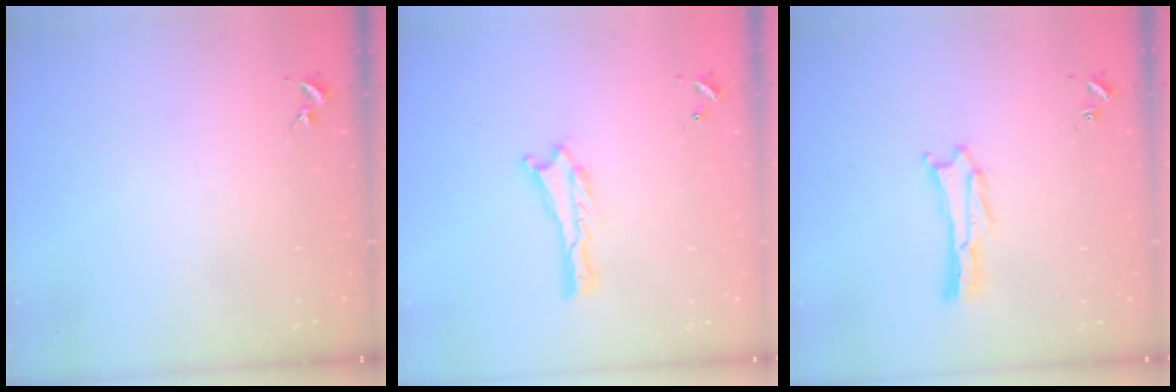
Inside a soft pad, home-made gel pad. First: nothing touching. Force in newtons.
{"total": 0.0}
{"total": 0.0}